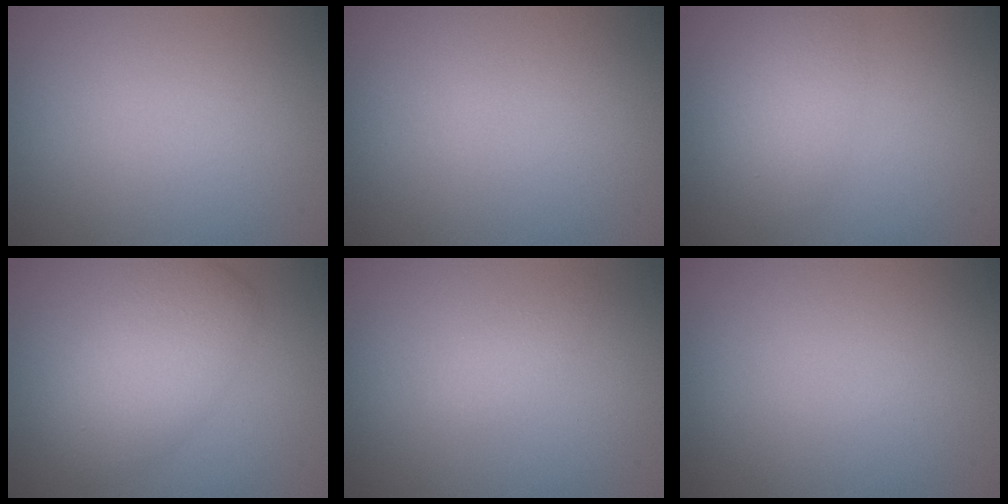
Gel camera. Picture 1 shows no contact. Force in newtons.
{"total": 0.0}
{"total": 3.4, "press": 3.4, "slide": 0.1}
{"total": 5.2, "press": 5.2, "slide": 0.3}
{"total": 1.2, "press": 1.2, "slide": 0.0}
{"total": 0.0}